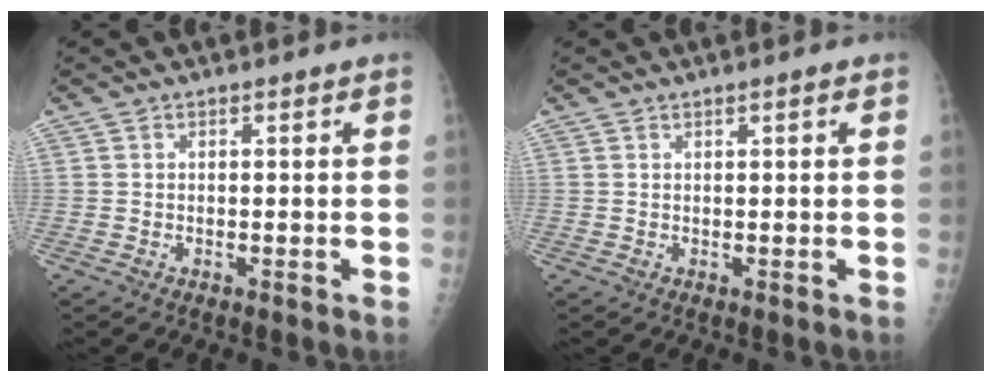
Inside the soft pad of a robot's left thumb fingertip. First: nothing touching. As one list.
[{"total": 0.9, "force": [0.4, 0.1, 0.7], "torque": [-0.011, 0.000, 0.006]}]